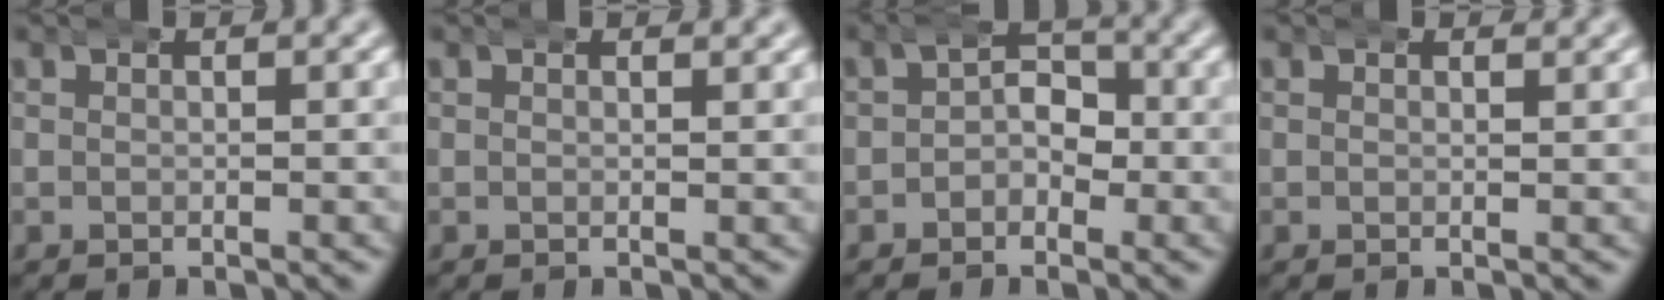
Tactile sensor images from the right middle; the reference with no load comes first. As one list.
[{"total": 0.8, "force": [0.8, 0.1, 0.1], "torque": [0.001, -0.003, 0.010]}, {"total": 2.8, "force": [-0.5, 2.3, 1.4], "torque": [-0.009, 0.002, -0.018]}, {"total": 0.8, "force": [0.8, 0.1, 0.0], "torque": [0.003, -0.004, 0.010]}]